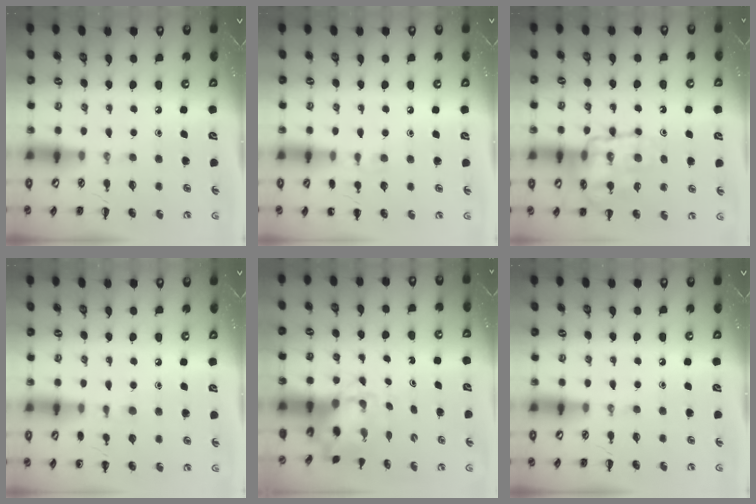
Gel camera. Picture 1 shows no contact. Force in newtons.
{"total": 5.8, "press": 5.5, "slide": 1.9}
{"total": 16.1, "press": 16.0, "slide": 1.5}
{"total": 5.6, "press": 5.4, "slide": 1.7}
{"total": 3.4, "press": 3.4, "slide": 0.5}
{"total": 0.0}